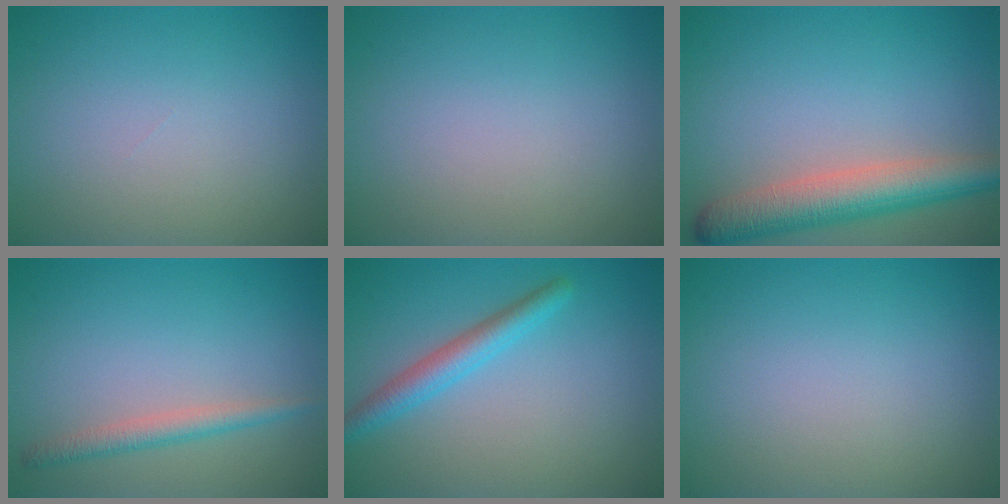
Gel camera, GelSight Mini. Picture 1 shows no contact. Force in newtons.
{"total": 0.0}
{"total": 6.0, "press": 6.0, "slide": 0.3}
{"total": 2.0, "press": 2.0, "slide": 0.1}
{"total": 2.9, "press": 2.9, "slide": 0.2}
{"total": 0.0}